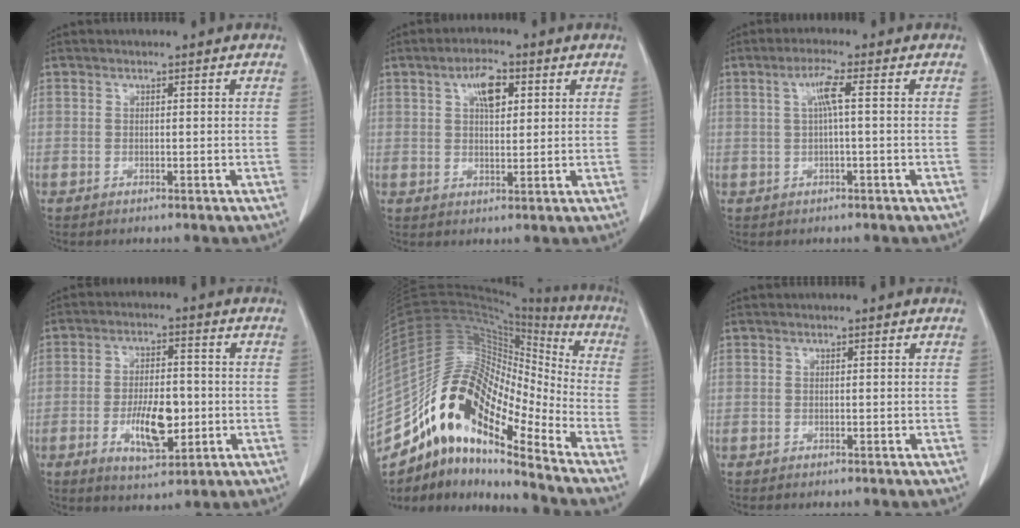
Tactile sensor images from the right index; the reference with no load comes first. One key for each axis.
{"total": 5.1, "fx": 2.1, "fy": 2.1, "fz": 4.2, "tx": -0.074, "ty": 0.007, "tz": 0.034}
{"total": 3.3, "fx": 0.6, "fy": -0.1, "fz": 3.3, "tx": -0.065, "ty": 0.009, "tz": 0.012}
{"total": 8.9, "fx": -2.2, "fy": 3.5, "fz": 7.9, "tx": -0.142, "ty": -0.002, "tz": -0.031}
{"total": 19.8, "fx": -13.9, "fy": 5.5, "fz": 13.0, "tx": -0.237, "ty": 0.054, "tz": -0.247}
{"total": 0.0}